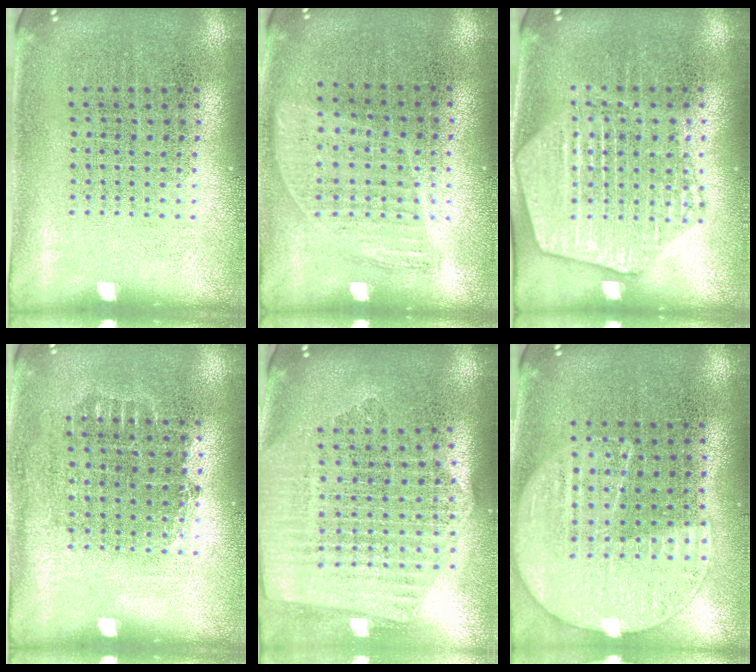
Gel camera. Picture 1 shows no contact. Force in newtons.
{"total": 0.9, "press": 0.8, "slide": 0.4}
{"total": 1.8, "press": 1.8, "slide": 0.2}
{"total": 0.7, "press": 0.6, "slide": 0.3}
{"total": 2.4, "press": 2.2, "slide": 1.1}
{"total": 1.1, "press": 1.1, "slide": 0.4}